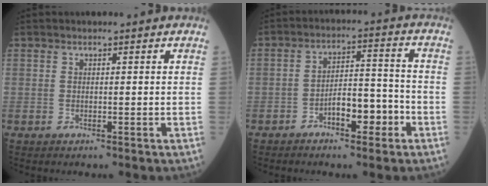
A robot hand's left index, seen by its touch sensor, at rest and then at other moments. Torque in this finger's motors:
{"motor_torque": [0.15, 0.16, 0.13, 0.03]}